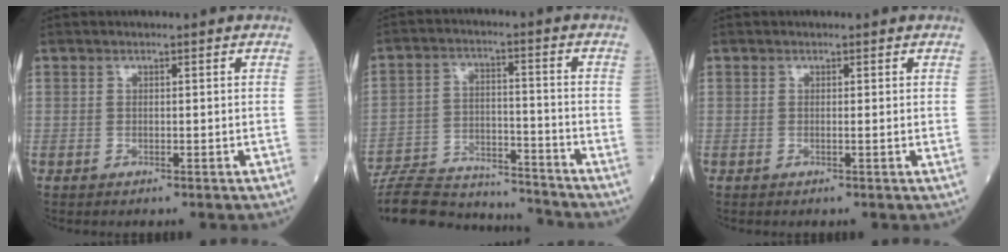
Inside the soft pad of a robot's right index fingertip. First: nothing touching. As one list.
[{"total": 19.0, "force": [-18.1, 3.1, 4.7], "torque": [-0.109, 0.004, -0.279]}, {"total": 0.0}]